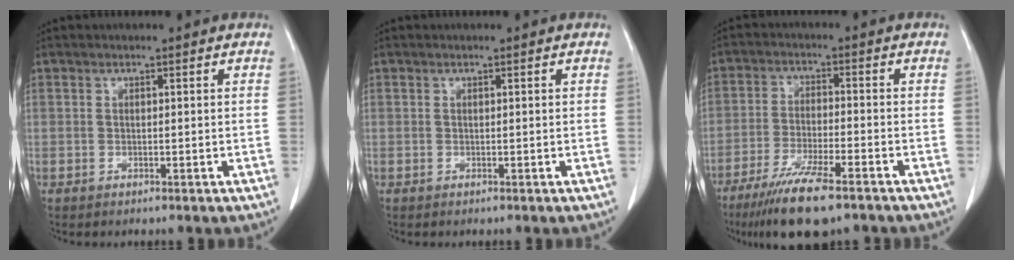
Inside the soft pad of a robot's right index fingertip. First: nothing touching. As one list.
[{"total": 0.0}, {"total": 11.0, "force": [-8.0, 1.5, 7.4], "torque": [-0.128, -0.026, -0.132]}]